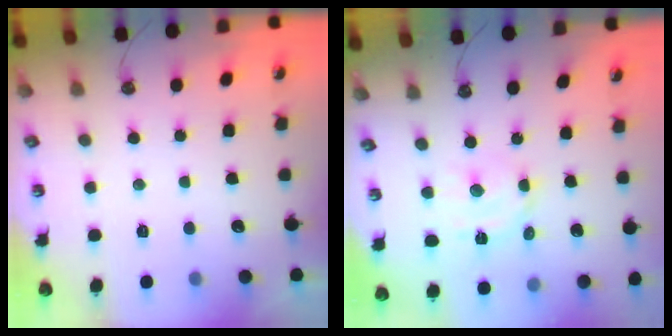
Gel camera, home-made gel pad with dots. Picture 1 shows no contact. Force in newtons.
{"total": 8.7, "press": 8.7, "slide": 0.7}